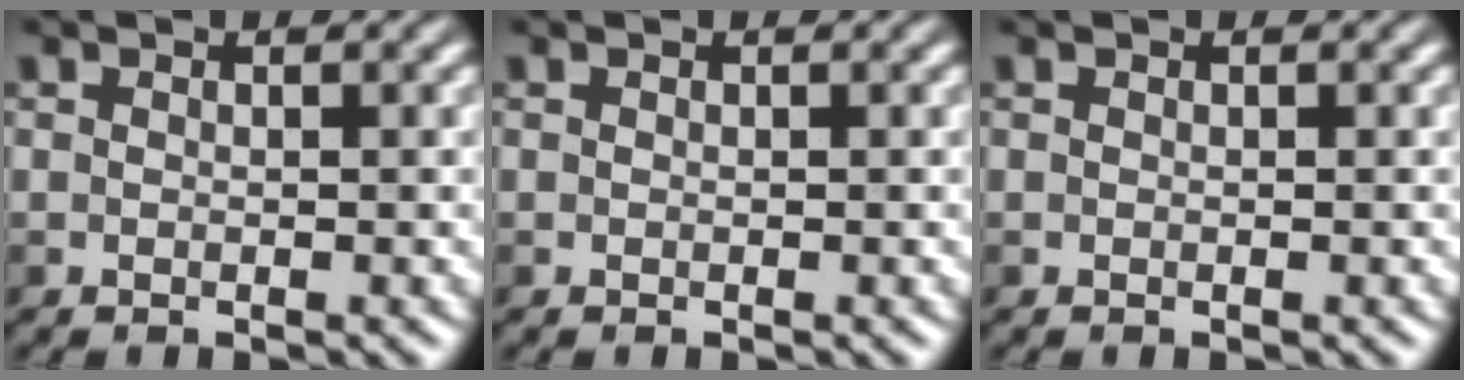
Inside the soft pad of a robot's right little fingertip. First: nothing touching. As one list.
[{"total": 0.0}, {"total": 0.0}]